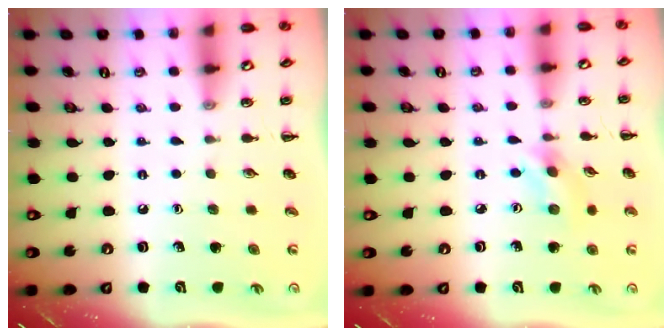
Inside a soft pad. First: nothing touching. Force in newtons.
{"total": 2.9, "press": 2.9, "slide": 0.7}